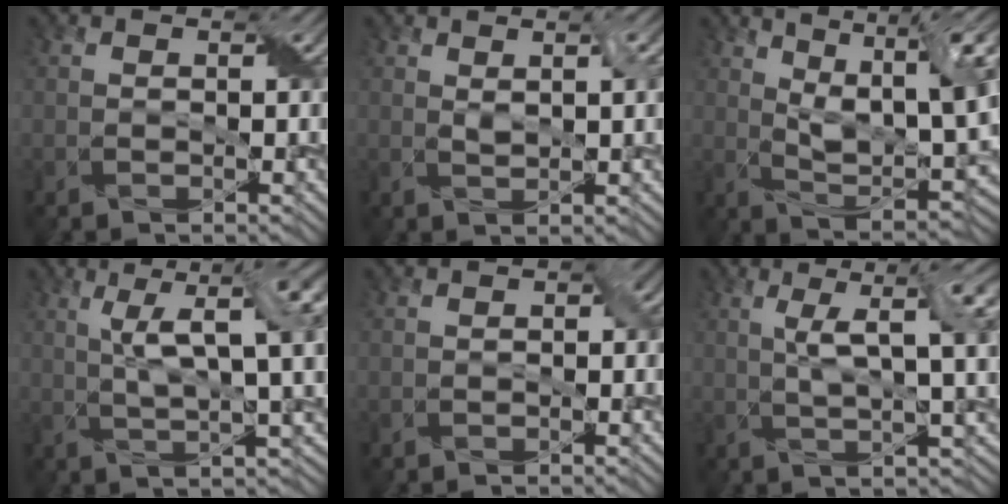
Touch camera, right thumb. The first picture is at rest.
{"total": 1.8, "force": [0.8, 0.4, 1.5], "torque": [-0.030, -0.002, 0.018]}
{"total": 12.8, "force": [5.1, 4.7, 10.7], "torque": [-0.195, 0.008, 0.078]}
{"total": 11.3, "force": [3.3, 3.1, 10.4], "torque": [-0.170, 0.011, 0.055]}
{"total": 1.4, "force": [-0.3, 0.9, 1.0], "torque": [-0.012, 0.000, -0.003]}
{"total": 8.7, "force": [2.2, 1.9, 8.2], "torque": [-0.138, 0.016, 0.041]}